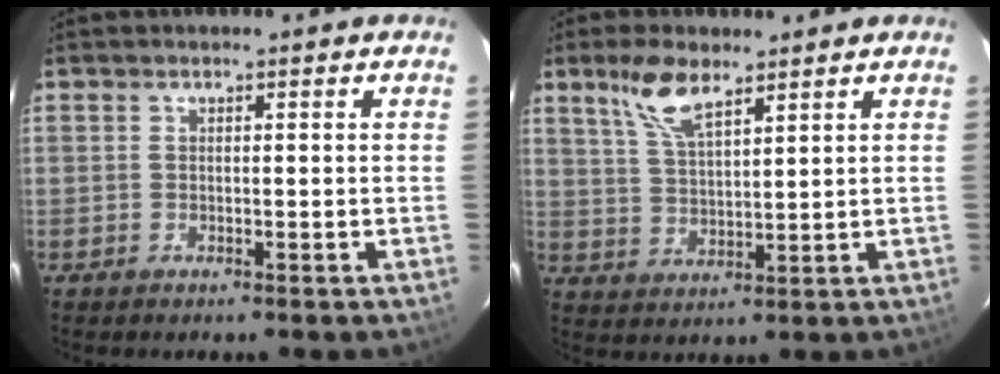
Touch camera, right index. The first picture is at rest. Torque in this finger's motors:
{"motor_torque": [0.51, 0.54, 0.38, 0.11]}